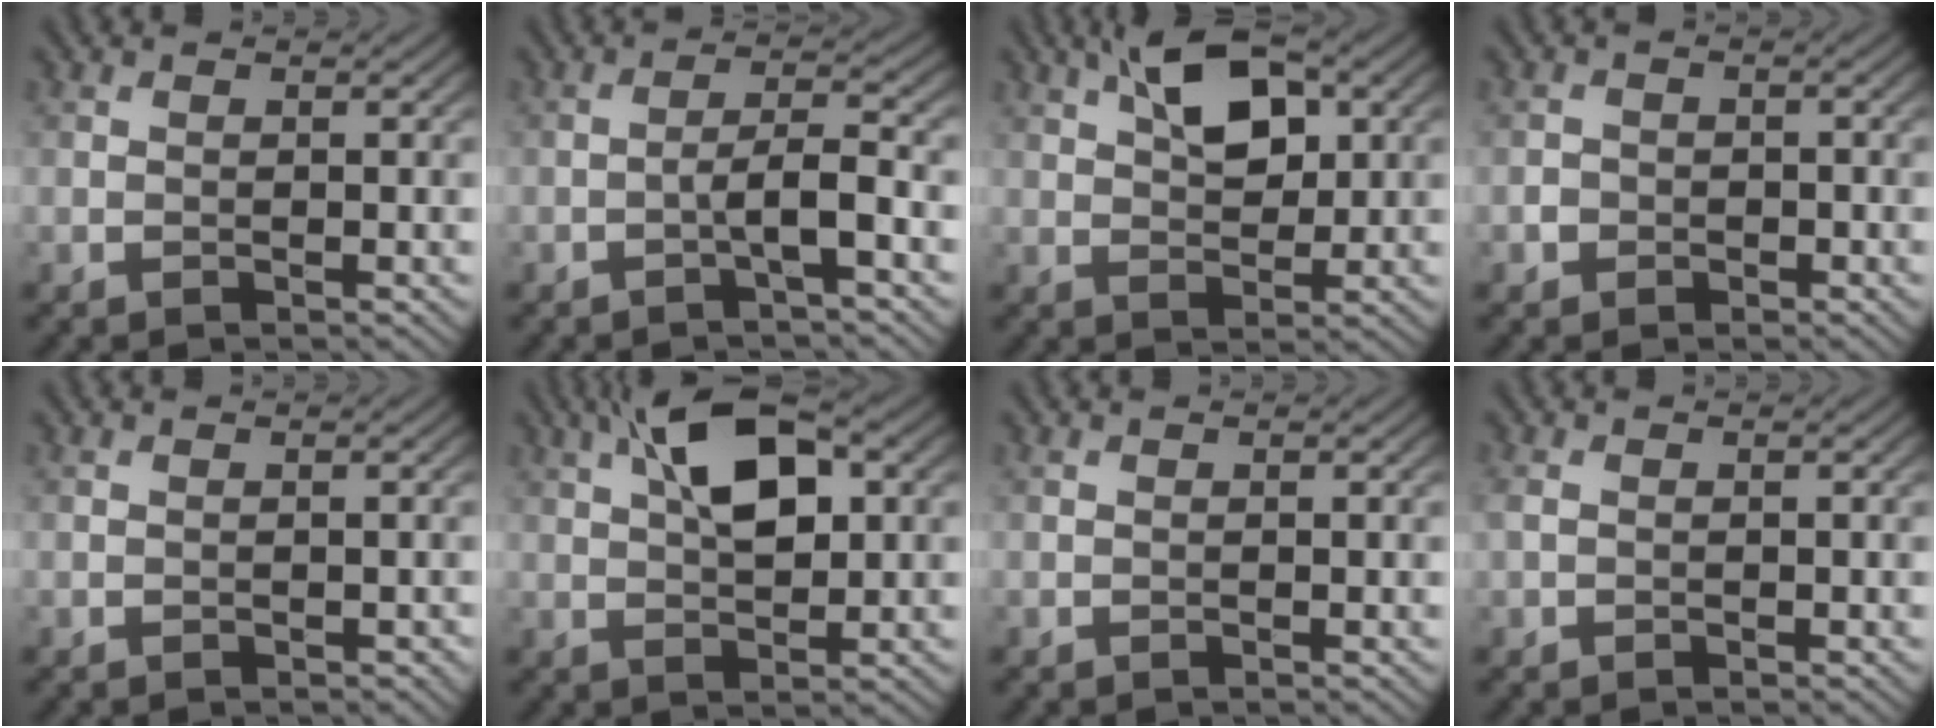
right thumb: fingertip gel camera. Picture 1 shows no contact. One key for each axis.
{"total": 3.8, "fx": -1.6, "fy": 0.5, "fz": 3.4, "tx": -0.060, "ty": 0.017, "tz": -0.037}
{"total": 7.9, "fx": 3.3, "fy": 4.0, "fz": 6.0, "tx": -0.110, "ty": 0.013, "tz": 0.053}
{"total": 1.7, "fx": -0.7, "fy": 1.5, "fz": 0.4, "tx": 0.000, "ty": -0.002, "tz": -0.017}
{"total": 0.0}
{"total": 10.0, "fx": 3.5, "fy": 4.4, "fz": 8.2, "tx": -0.155, "ty": 0.023, "tz": 0.055}
{"total": 0.0}
{"total": 1.5, "fx": -0.2, "fy": 1.1, "fz": 1.1, "tx": -0.034, "ty": 0.000, "tz": -0.004}